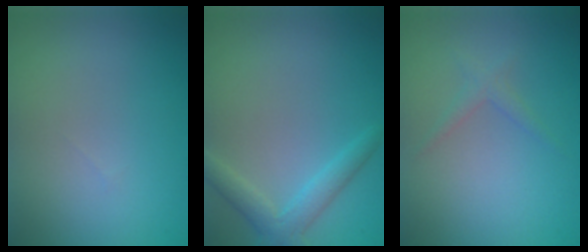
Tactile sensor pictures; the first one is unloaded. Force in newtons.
{"total": 2.6, "press": 2.6, "slide": 0.1}
{"total": 1.1, "press": 1.1, "slide": 0.0}